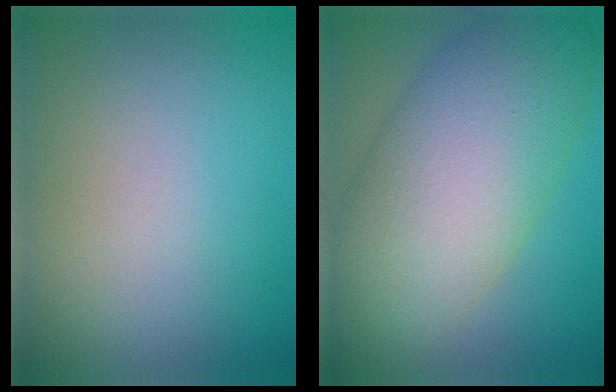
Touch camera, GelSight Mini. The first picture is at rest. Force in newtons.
{"total": 11.8, "press": 11.8, "slide": 0.2}